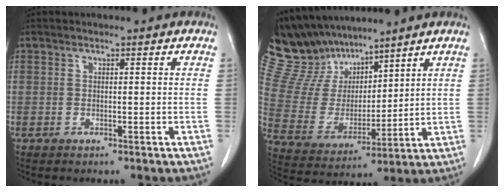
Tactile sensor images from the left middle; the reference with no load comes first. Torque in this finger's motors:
{"motor_torque": [0.17, -0.17, -0.03, -0.10]}